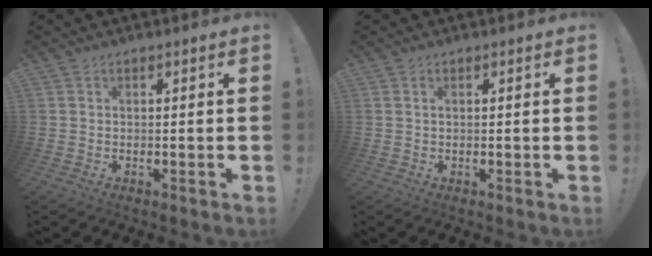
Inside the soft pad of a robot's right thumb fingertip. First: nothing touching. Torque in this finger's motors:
{"motor_torque": [-0.48, -0.06, 0.04, 0.15, 0.00]}